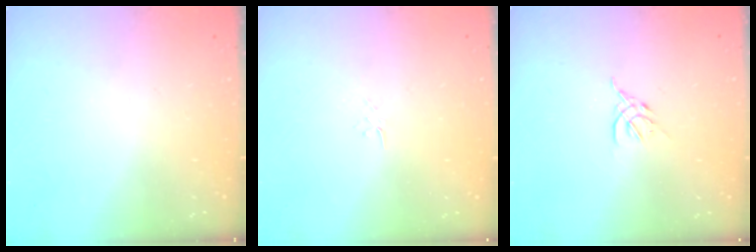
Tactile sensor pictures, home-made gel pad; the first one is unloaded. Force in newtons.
{"total": 4.0, "press": 4.0, "slide": 0.7}
{"total": 2.6, "press": 2.5, "slide": 0.8}